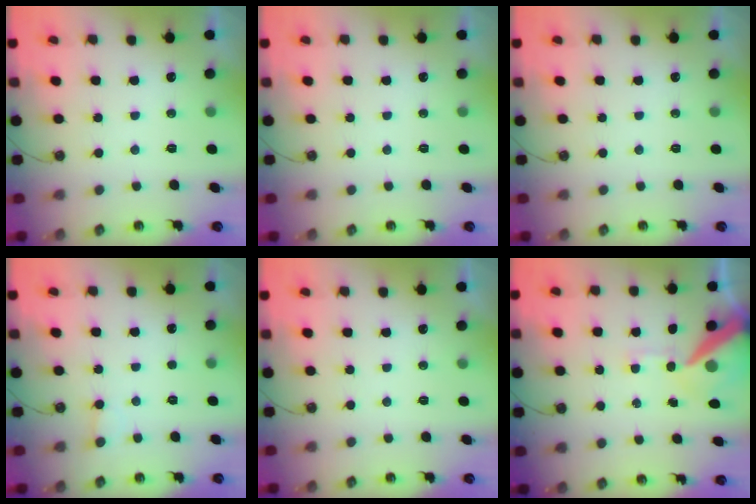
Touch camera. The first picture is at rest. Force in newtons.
{"total": 0.0}
{"total": 0.0}
{"total": 2.3, "press": 2.3, "slide": 0.2}
{"total": 0.0}
{"total": 14.8, "press": 14.7, "slide": 2.0}